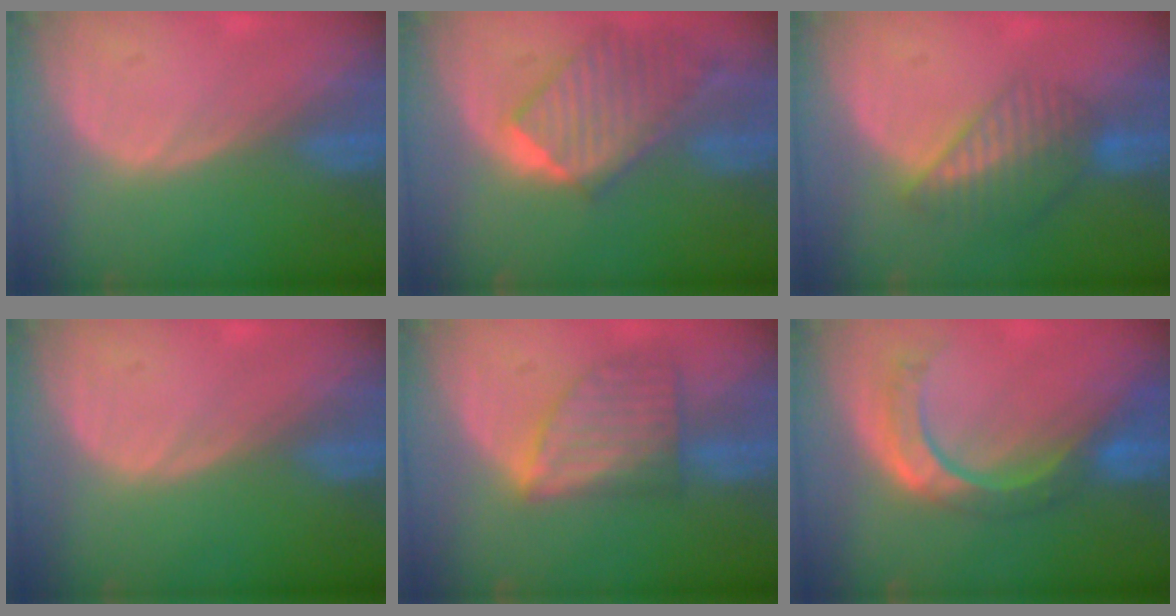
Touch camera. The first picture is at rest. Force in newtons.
{"total": 9.7, "press": 8.5, "slide": 4.7}
{"total": 7.0, "press": 6.0, "slide": 3.5}
{"total": 0.0}
{"total": 7.5, "press": 6.9, "slide": 3.0}
{"total": 8.6, "press": 7.3, "slide": 4.7}